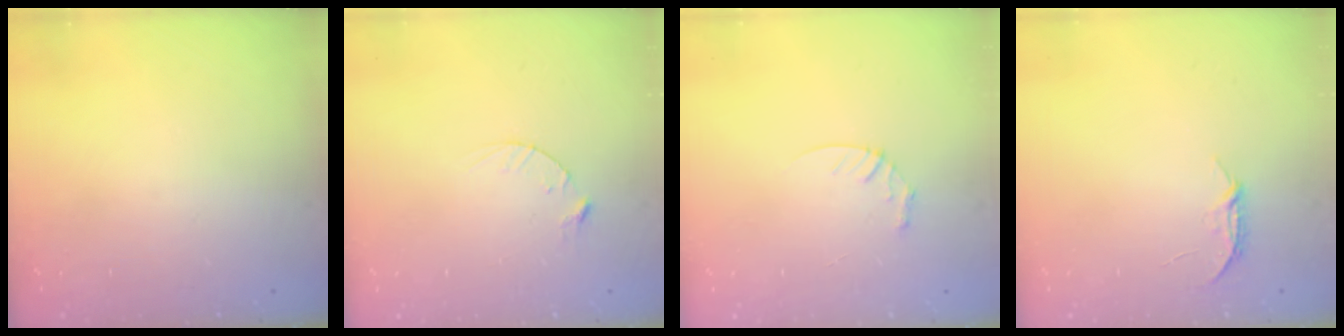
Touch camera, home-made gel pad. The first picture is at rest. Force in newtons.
{"total": 2.8, "press": 2.8, "slide": 0.4}
{"total": 3.5, "press": 3.5, "slide": 0.3}
{"total": 3.8, "press": 3.8, "slide": 0.5}